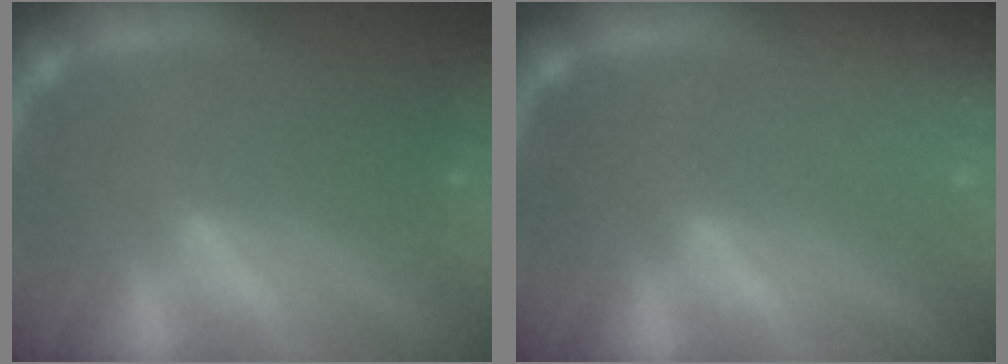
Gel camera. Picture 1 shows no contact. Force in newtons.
{"total": 9.0}